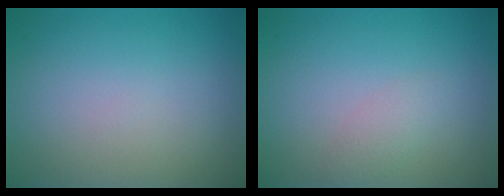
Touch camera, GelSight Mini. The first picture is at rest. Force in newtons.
{"total": 1.4, "press": 1.4, "slide": 0.1}